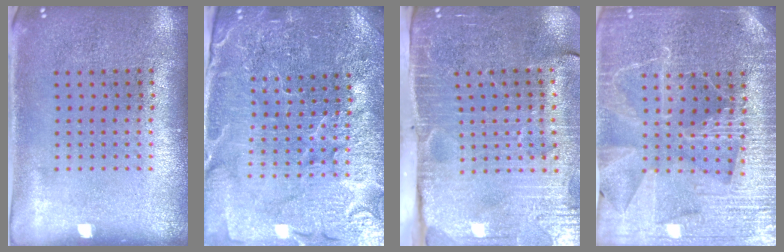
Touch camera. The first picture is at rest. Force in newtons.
{"total": 5.0, "press": 4.7, "slide": 1.8}
{"total": 3.9, "press": 3.6, "slide": 1.4}
{"total": 4.2, "press": 3.9, "slide": 1.4}